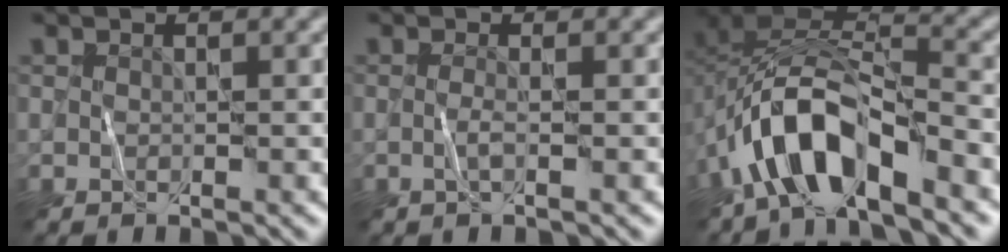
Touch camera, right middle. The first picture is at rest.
{"total": 1.0, "force": [-0.3, -0.3, 0.9], "torque": [-0.024, 0.001, -0.009]}
{"total": 8.6, "force": [-4.6, 3.6, 6.3], "torque": [-0.110, 0.008, -0.091]}